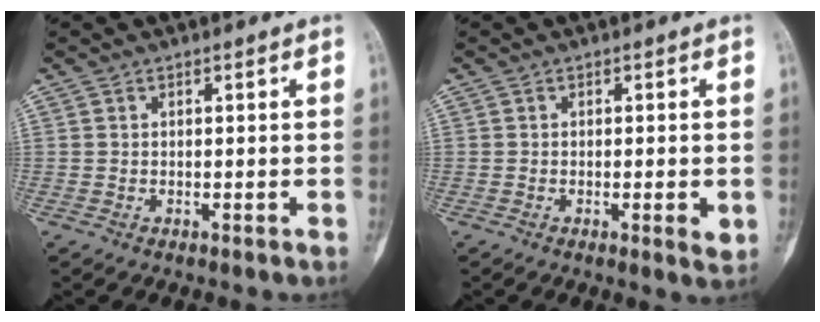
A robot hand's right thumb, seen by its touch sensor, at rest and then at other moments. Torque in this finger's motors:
{"motor_torque": [-0.28, 0.02, -0.10, 0.43, -0.10]}